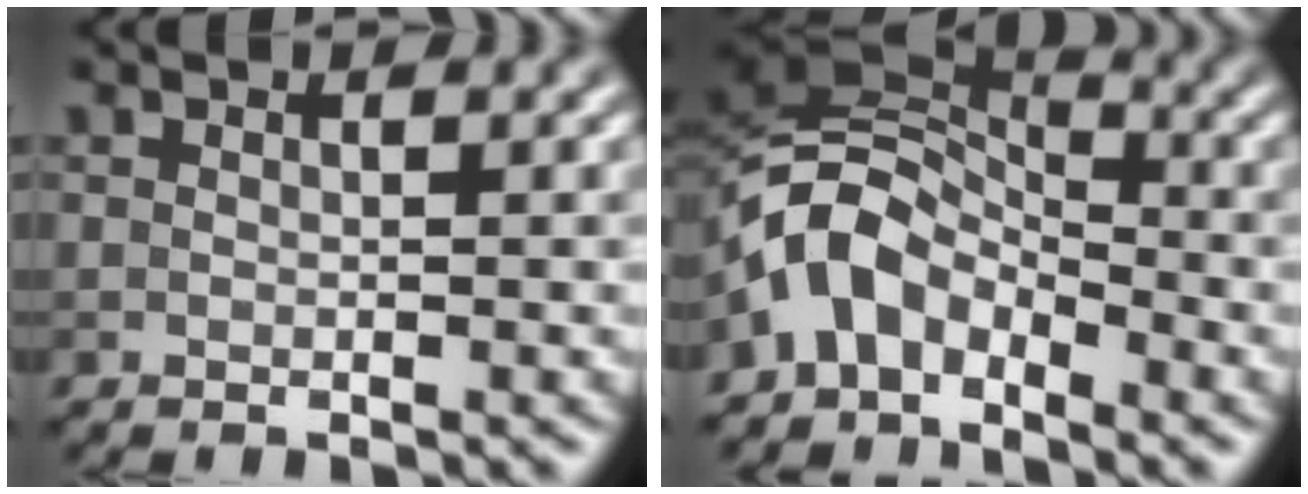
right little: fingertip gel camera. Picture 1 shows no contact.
{"total": 6.3, "force": [-3.3, 4.0, 3.6], "torque": [-0.058, 0.008, -0.077]}